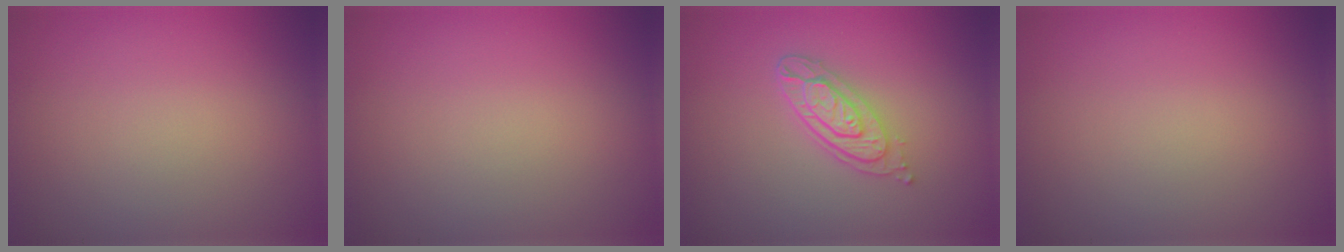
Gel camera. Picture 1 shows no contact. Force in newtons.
{"total": 0.0}
{"total": 3.5, "press": 2.7, "slide": 2.2}
{"total": 0.0}